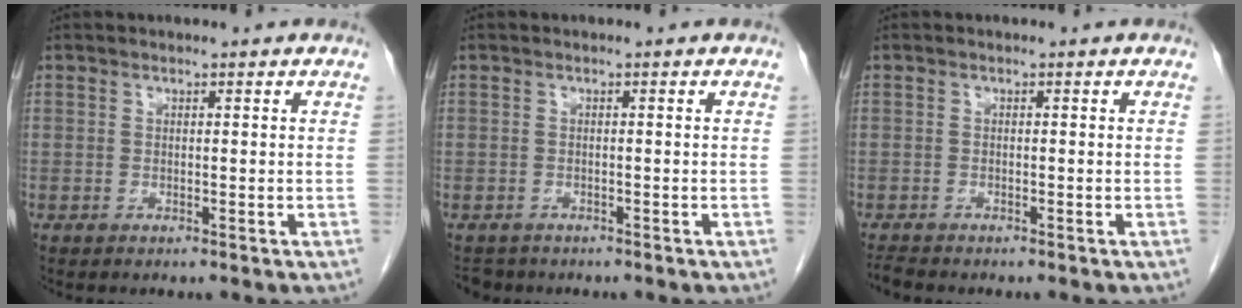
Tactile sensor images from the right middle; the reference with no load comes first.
{"total": 2.3, "force": [-1.9, 1.2, -0.1], "torque": [-0.005, 0.000, -0.029]}
{"total": 1.4, "force": [-1.3, -0.2, 0.1], "torque": [-0.013, -0.010, -0.026]}